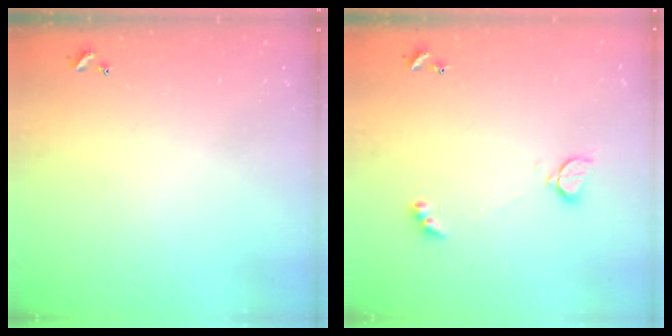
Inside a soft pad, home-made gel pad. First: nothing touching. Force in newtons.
{"total": 2.6, "press": 2.5, "slide": 0.7}